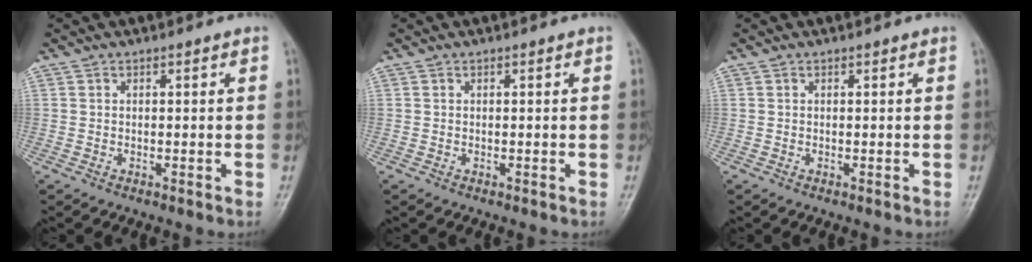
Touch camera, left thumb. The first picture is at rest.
{"total": 0.0}
{"total": 0.0}